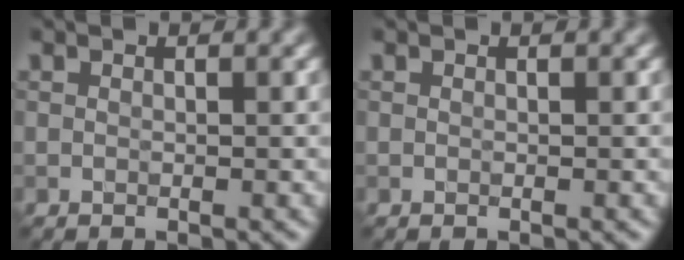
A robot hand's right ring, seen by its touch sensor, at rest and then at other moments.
{"total": 0.0}